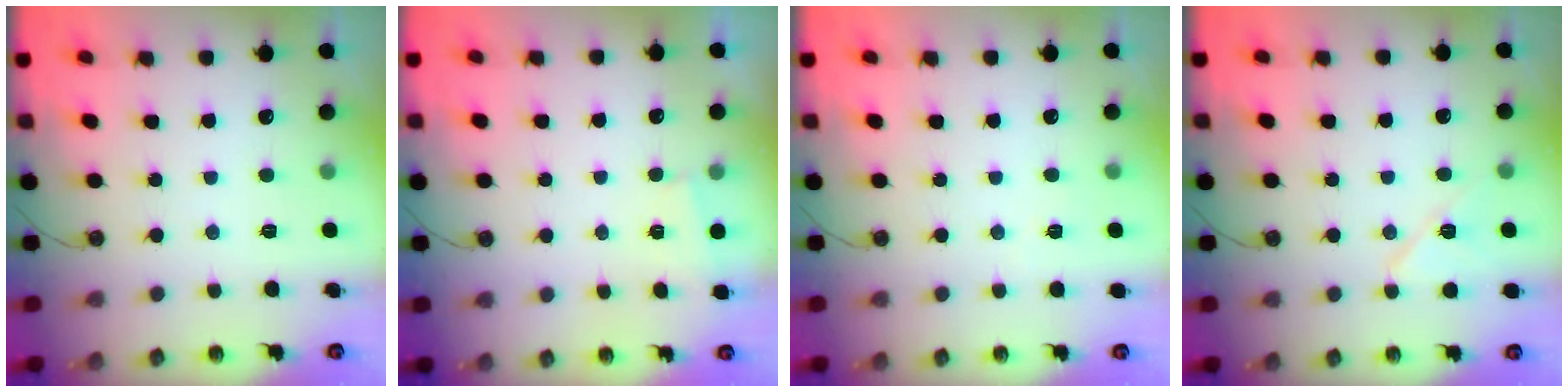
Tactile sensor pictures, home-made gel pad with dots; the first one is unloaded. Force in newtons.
{"total": 1.1, "press": 1.1, "slide": 0.1}
{"total": 2.9, "press": 1.6, "slide": 2.4}
{"total": 8.3, "press": 8.2, "slide": 1.1}